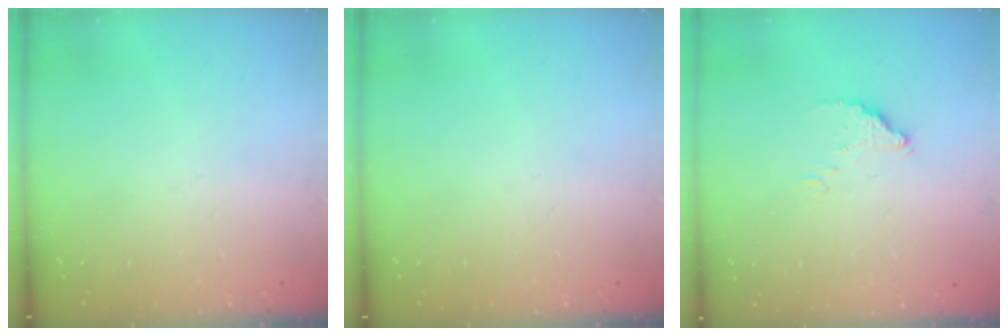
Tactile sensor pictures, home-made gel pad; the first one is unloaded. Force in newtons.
{"total": 0.0}
{"total": 4.3, "press": 4.3, "slide": 0.1}